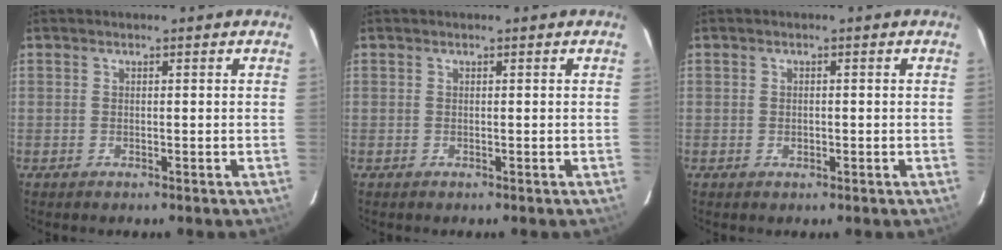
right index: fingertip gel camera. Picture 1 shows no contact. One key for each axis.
{"total": 0.0}
{"total": 1.0, "fx": -0.3, "fy": 0.8, "fz": 0.5, "tx": -0.008, "ty": 0.001, "tz": -0.003}